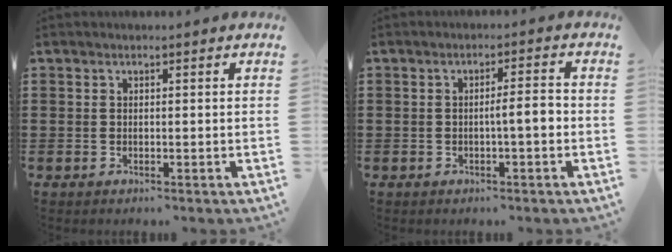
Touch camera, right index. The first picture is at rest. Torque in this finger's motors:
{"motor_torque": [0.47, -0.36, 0.09, 0.08]}